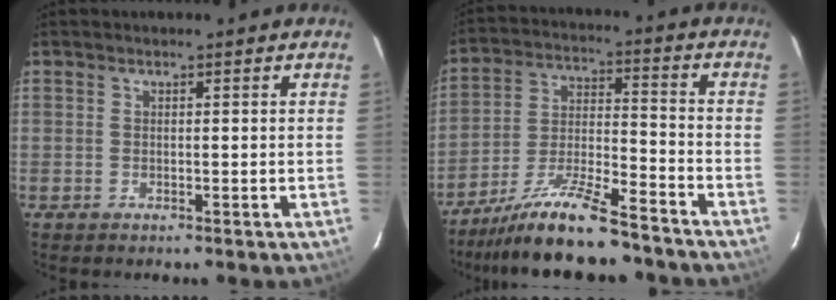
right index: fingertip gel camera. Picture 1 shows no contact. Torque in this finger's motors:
{"motor_torque": [1.24, -0.90, 0.73, 0.10]}